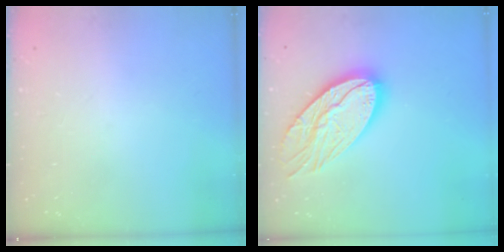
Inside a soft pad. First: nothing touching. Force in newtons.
{"total": 17.0, "press": 17.0, "slide": 1.1}